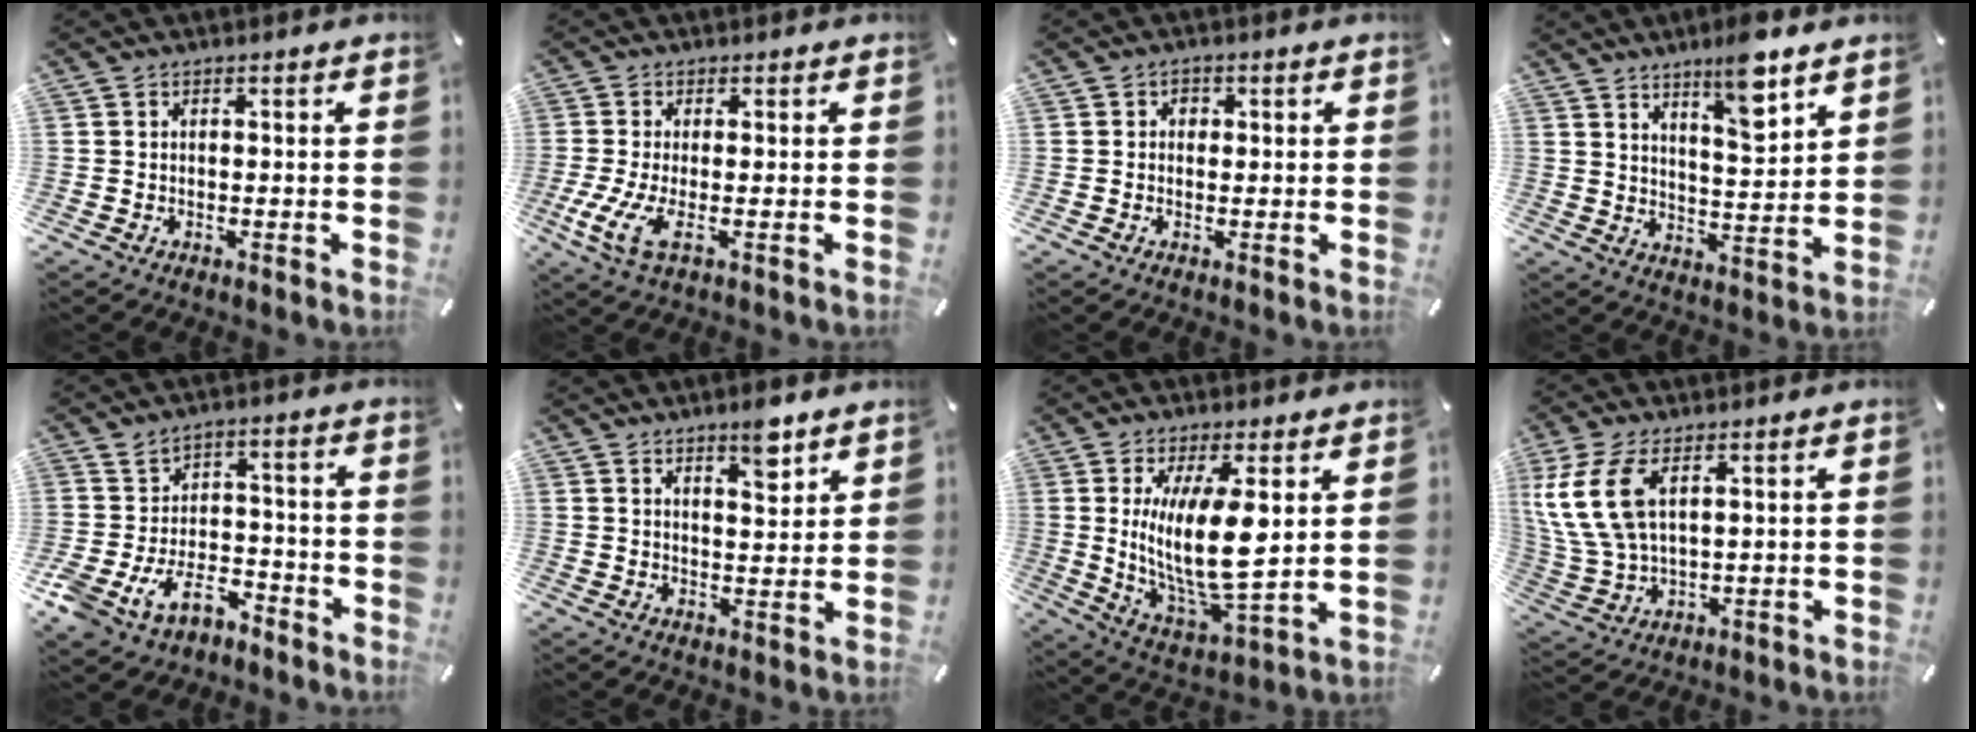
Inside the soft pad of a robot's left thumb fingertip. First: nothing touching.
{"total": 7.0, "force": [-1.2, 2.1, 6.6], "torque": [-0.156, -0.026, -0.022]}
{"total": 1.5, "force": [0.1, 1.4, 0.5], "torque": [-0.004, 0.006, -0.004]}
{"total": 10.2, "force": [7.7, 2.2, 6.3], "torque": [-0.087, -0.052, 0.126]}
{"total": 10.6, "force": [-4.8, 7.3, 6.0], "torque": [-0.105, 0.025, -0.085]}
{"total": 5.8, "force": [4.6, 1.9, 3.1], "torque": [-0.030, -0.033, 0.074]}
{"total": 16.3, "force": [3.2, 6.0, 14.8], "torque": [-0.292, -0.023, 0.051]}
{"total": 12.4, "force": [4.9, 6.8, 9.1], "torque": [-0.219, -0.008, 0.087]}